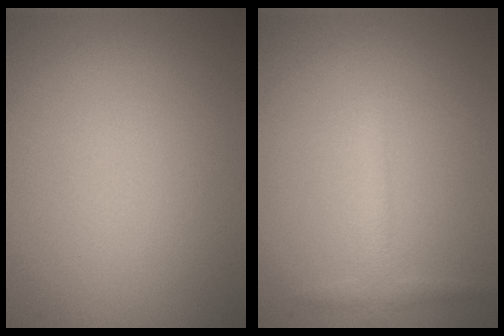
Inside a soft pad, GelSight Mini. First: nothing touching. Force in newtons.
{"total": 1.6, "press": 1.6, "slide": 0.1}